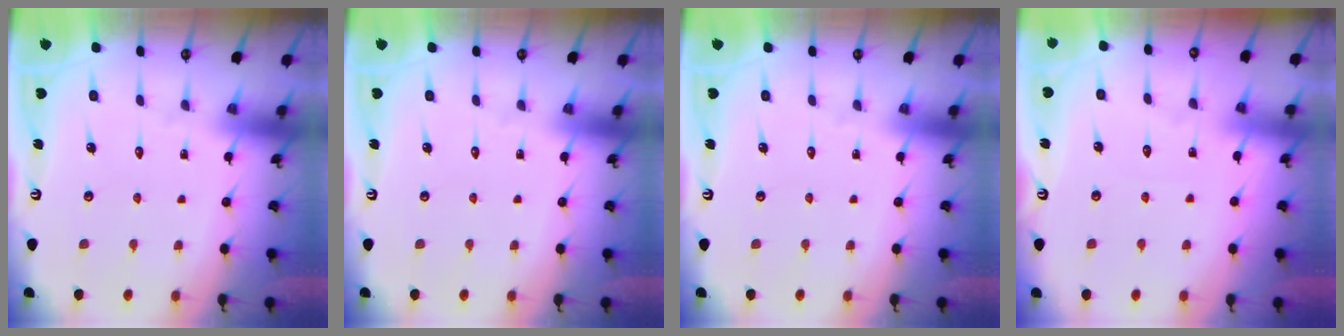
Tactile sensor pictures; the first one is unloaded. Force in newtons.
{"total": 0.0}
{"total": 0.0}
{"total": 2.5, "press": 2.5, "slide": 0.5}